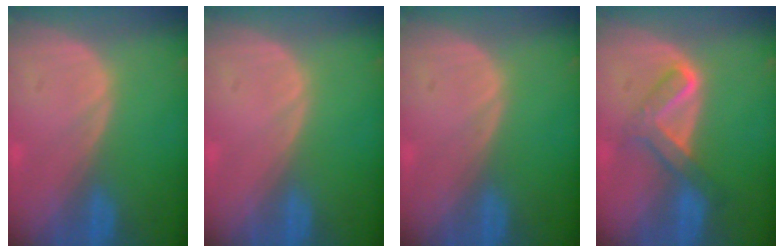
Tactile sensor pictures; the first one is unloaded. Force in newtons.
{"total": 0.0}
{"total": 0.0}
{"total": 5.2, "press": 5.1, "slide": 0.3}